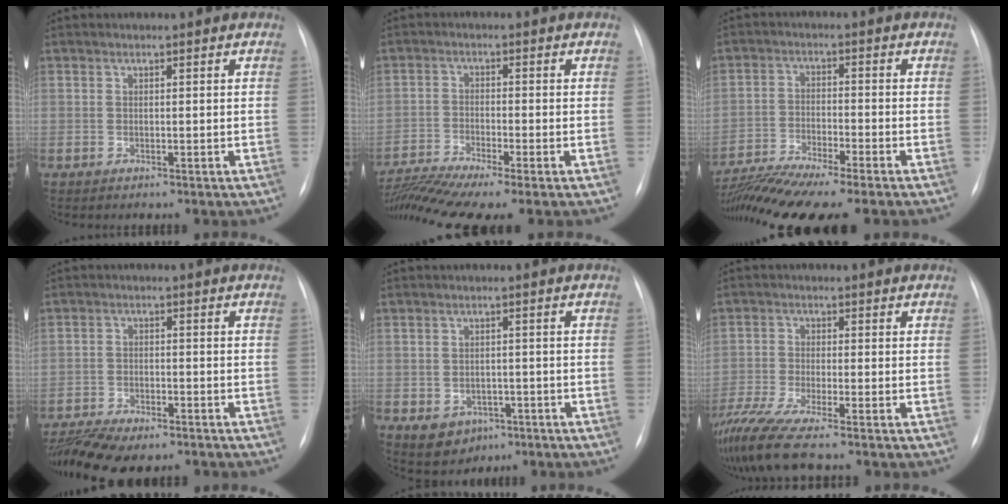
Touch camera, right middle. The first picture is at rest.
{"total": 10.8, "force": [-9.0, -0.4, 6.0], "torque": [-0.121, -0.009, -0.158]}
{"total": 12.0, "force": [-10.3, -0.3, 6.0], "torque": [-0.105, -0.019, -0.173]}
{"total": 11.6, "force": [-9.9, 3.1, 5.3], "torque": [-0.090, 0.001, -0.150]}
{"total": 5.5, "force": [-2.4, 4.4, 2.1], "torque": [-0.036, 0.007, -0.020]}
{"total": 9.5, "force": [-7.6, -0.2, 5.7], "torque": [-0.112, -0.027, -0.139]}